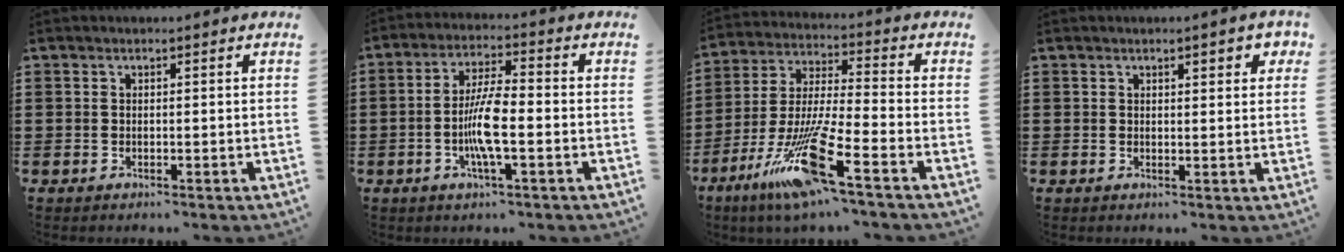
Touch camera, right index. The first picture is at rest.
{"total": 7.2, "force": [-1.6, 1.4, 6.8], "torque": [-0.138, -0.005, -0.035]}
{"total": 13.9, "force": [-9.1, 0.9, 10.5], "torque": [-0.217, -0.002, -0.168]}
{"total": 2.1, "force": [1.1, 0.6, 1.7], "torque": [-0.018, -0.001, 0.014]}